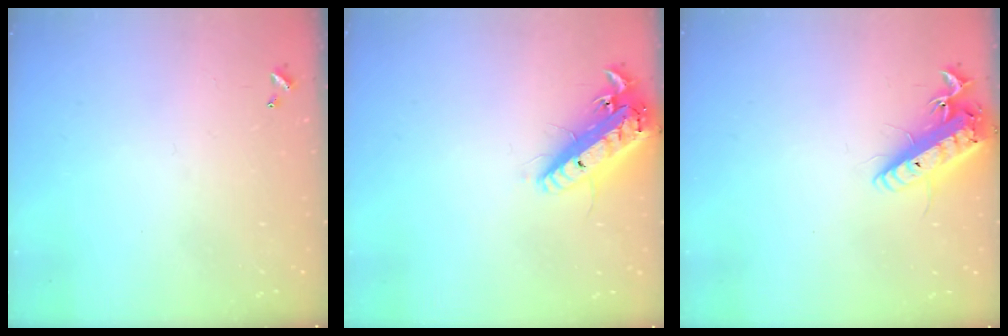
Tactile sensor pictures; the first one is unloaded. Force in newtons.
{"total": 16.4, "press": 16.0, "slide": 3.4}
{"total": 16.3, "press": 16.0, "slide": 3.0}